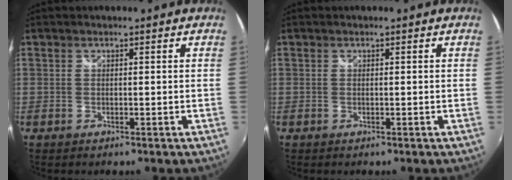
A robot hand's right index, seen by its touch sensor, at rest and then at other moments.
{"total": 0.0}